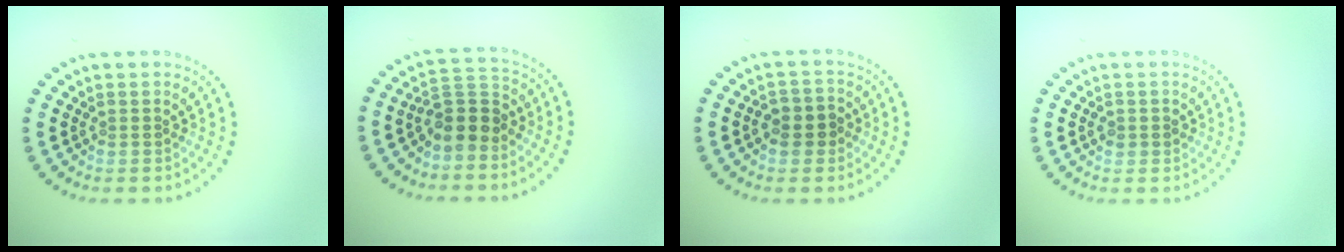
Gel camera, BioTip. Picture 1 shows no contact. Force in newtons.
{"total": 3.9, "press": 3.5, "slide": 1.7}
{"total": 2.4, "press": 2.3, "slide": 0.7}
{"total": 1.1, "press": 1.0, "slide": 0.4}